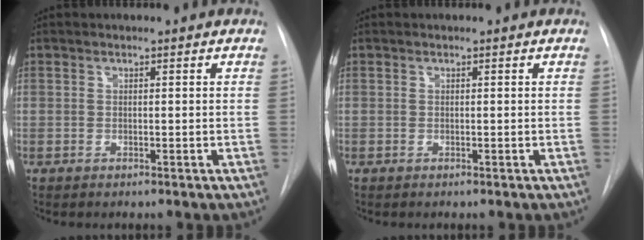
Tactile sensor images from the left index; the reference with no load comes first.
{"total": 0.0}